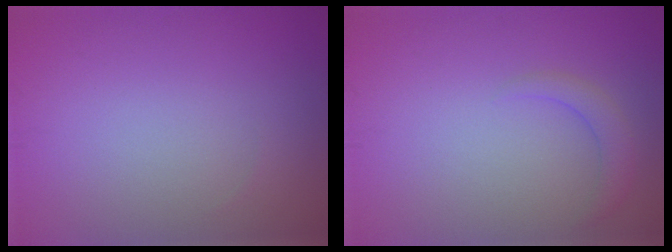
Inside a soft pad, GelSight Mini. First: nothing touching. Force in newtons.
{"total": 1.6, "press": 1.6, "slide": 0.2}